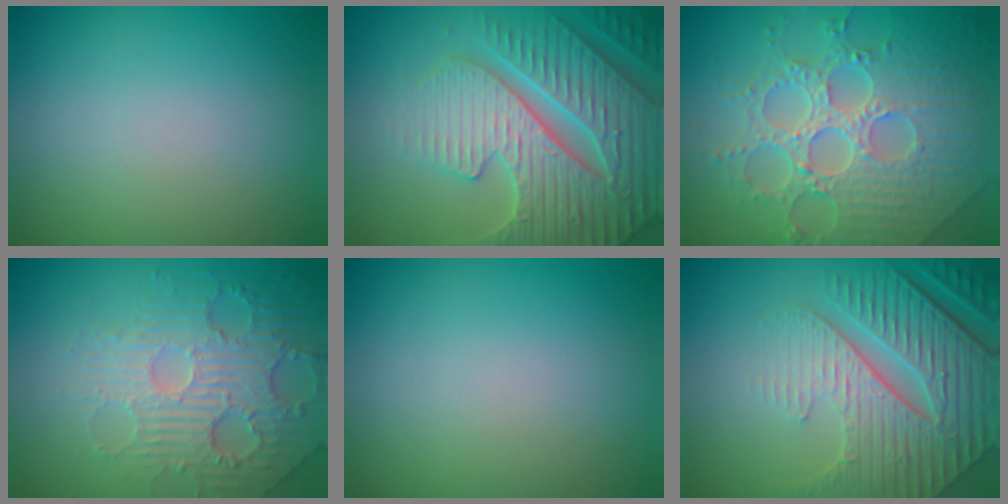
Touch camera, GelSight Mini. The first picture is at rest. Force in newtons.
{"total": 7.6, "press": 7.4, "slide": 1.8}
{"total": 8.1, "press": 6.0, "slide": 5.4}
{"total": 4.7, "press": 4.2, "slide": 2.1}
{"total": 0.0}
{"total": 8.4, "press": 5.9, "slide": 5.9}